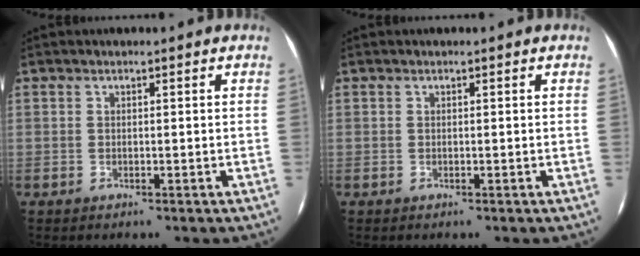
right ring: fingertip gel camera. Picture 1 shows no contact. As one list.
[{"total": 0.0}]